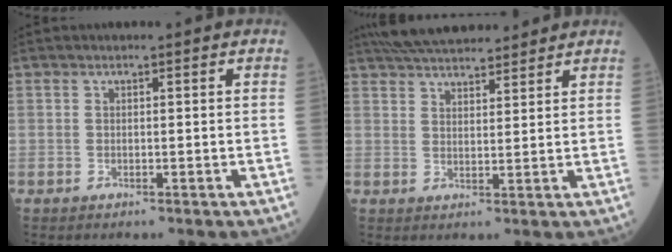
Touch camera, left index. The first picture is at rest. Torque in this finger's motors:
{"motor_torque": [-0.09, -0.47, 0.21, 0.09]}